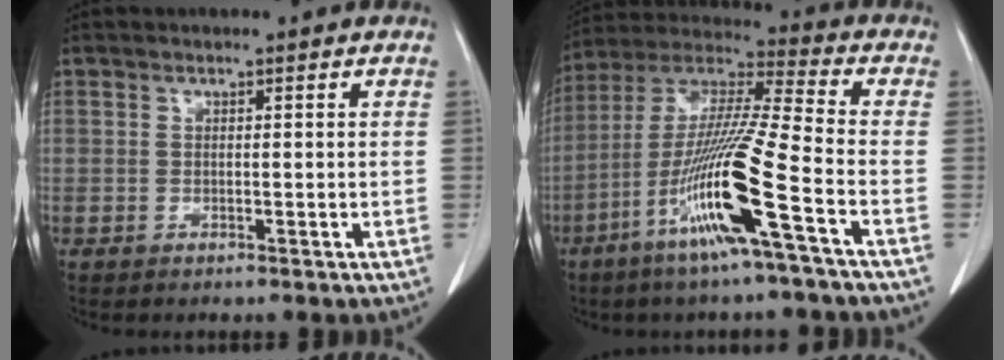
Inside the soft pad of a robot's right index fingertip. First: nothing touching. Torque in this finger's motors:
{"motor_torque": [1.99, -0.15, 1.05, 0.21]}